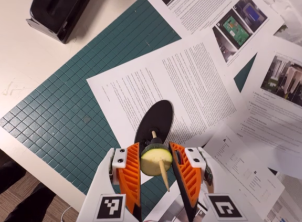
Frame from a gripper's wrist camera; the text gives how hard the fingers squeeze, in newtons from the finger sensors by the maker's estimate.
{"total": 10.3, "left": 9.7, "right": 10.8}